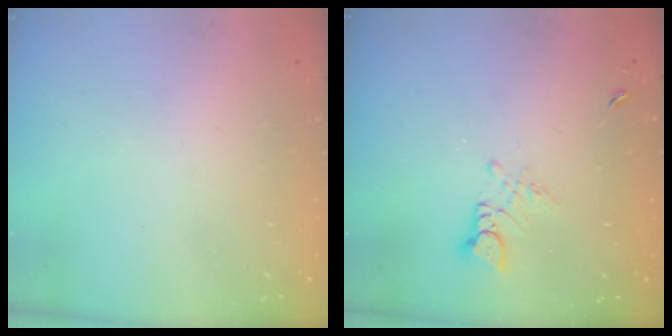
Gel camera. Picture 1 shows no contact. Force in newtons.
{"total": 3.0, "press": 2.9, "slide": 0.3}